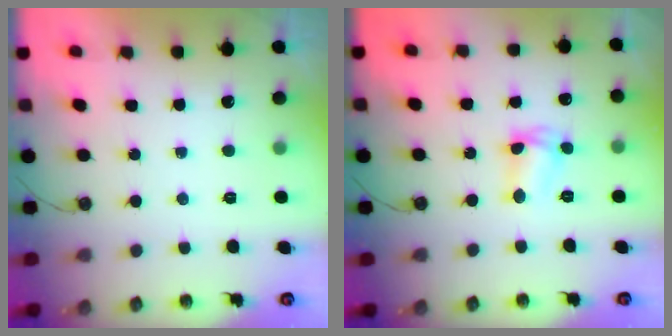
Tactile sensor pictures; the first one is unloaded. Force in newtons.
{"total": 5.5, "press": 5.5, "slide": 0.4}